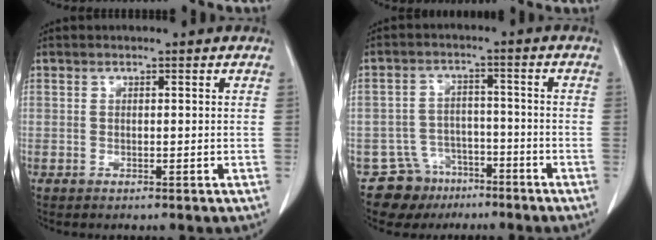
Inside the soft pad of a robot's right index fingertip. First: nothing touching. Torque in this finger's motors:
{"motor_torque": [-0.28, -0.18, -0.44, -0.16]}